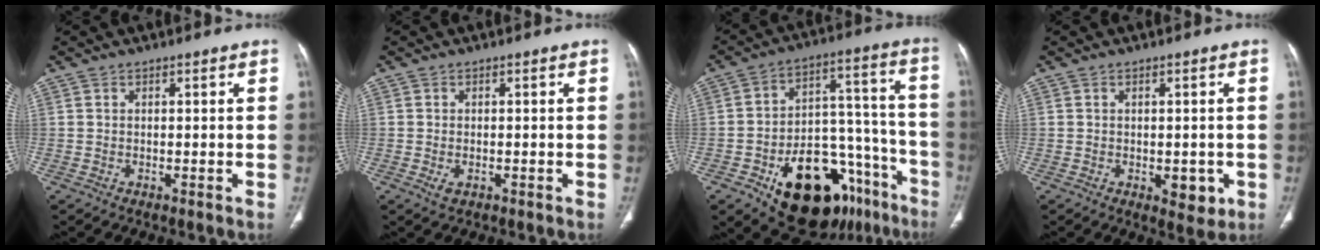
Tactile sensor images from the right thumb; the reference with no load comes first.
{"total": 1.7, "force": [-0.6, 1.0, 1.3], "torque": [-0.025, 0.001, -0.006]}
{"total": 25.6, "force": [-13.6, 14.4, 16.3], "torque": [-0.172, 0.099, -0.191]}
{"total": 4.5, "force": [-1.2, 2.5, 3.6], "torque": [-0.027, -0.004, -0.007]}